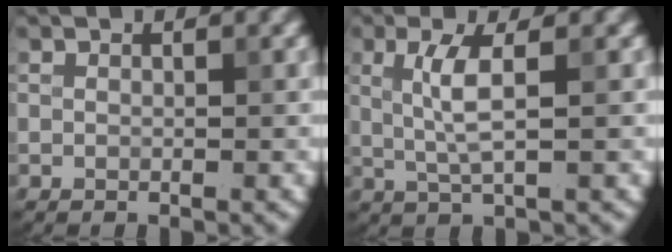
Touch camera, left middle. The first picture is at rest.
{"total": 3.2, "force": [0.6, 0.6, 3.1], "torque": [-0.067, -0.001, 0.012]}